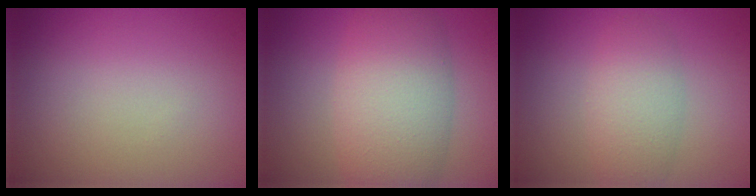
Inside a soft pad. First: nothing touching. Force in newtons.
{"total": 8.0, "press": 8.0, "slide": 0.7}
{"total": 3.7, "press": 3.7, "slide": 0.0}